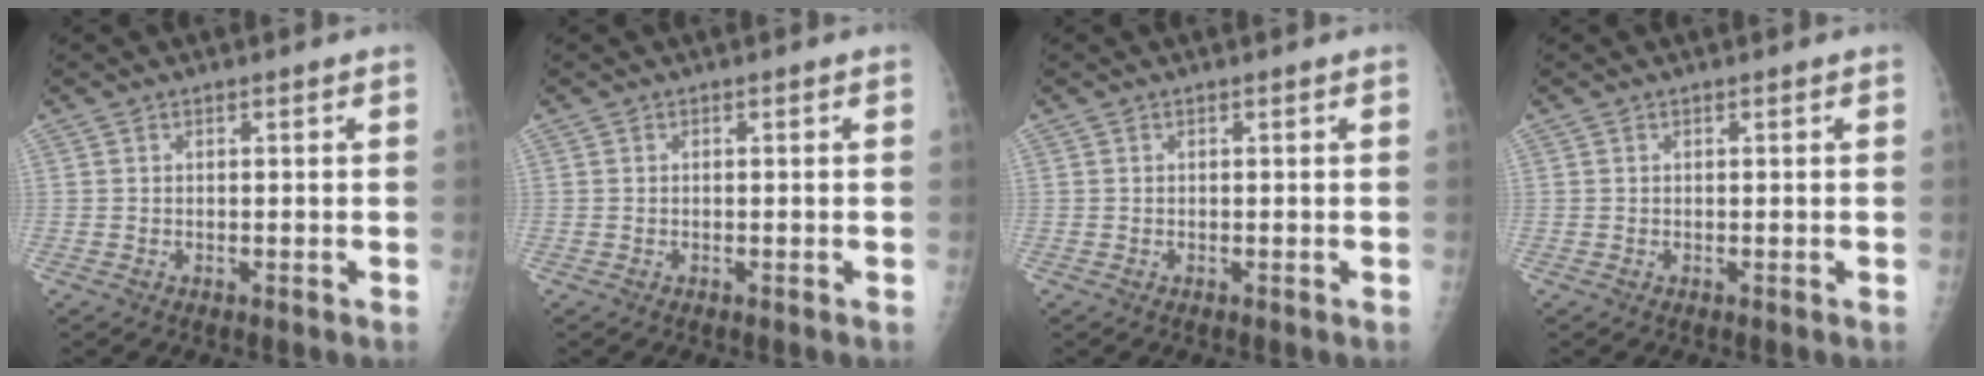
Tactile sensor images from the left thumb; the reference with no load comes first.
{"total": 0.0}
{"total": 0.0}
{"total": 0.0}